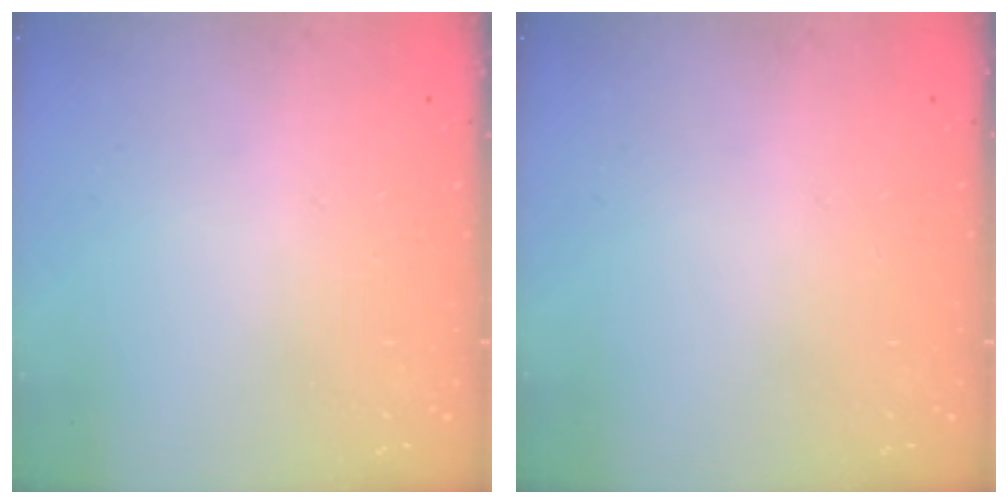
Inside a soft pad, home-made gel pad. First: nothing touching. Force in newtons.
{"total": 0.0}